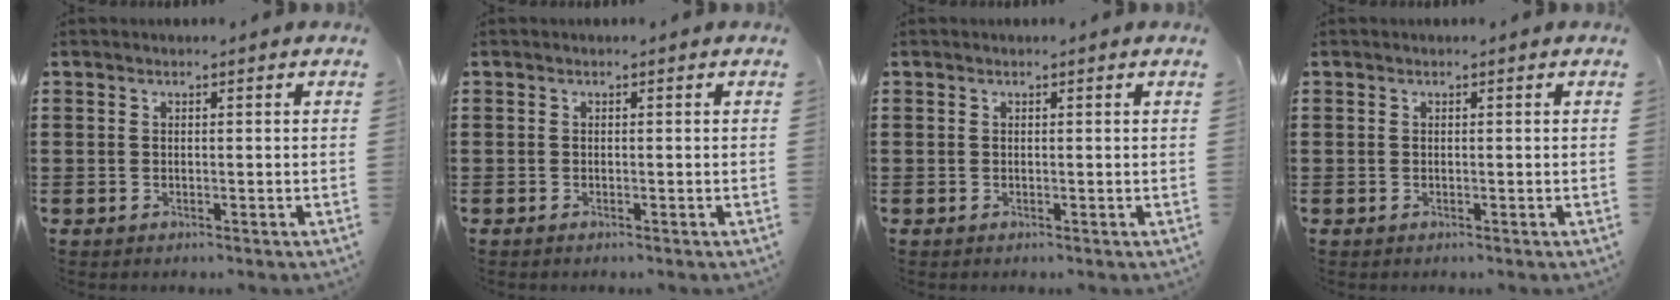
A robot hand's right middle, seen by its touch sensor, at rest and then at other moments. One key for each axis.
{"total": 0.0}
{"total": 0.0}
{"total": 0.0}